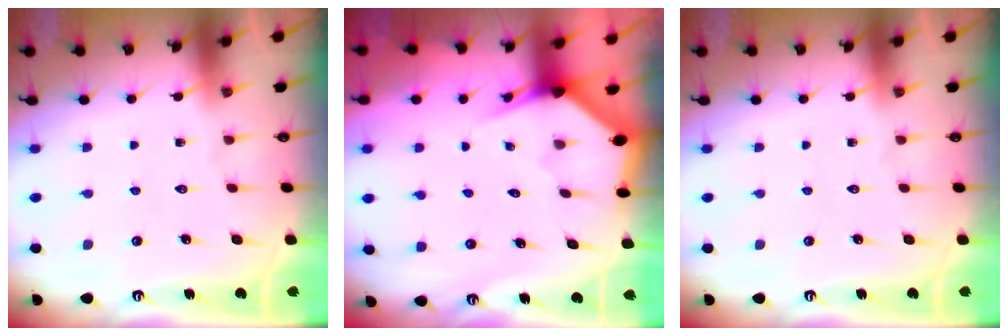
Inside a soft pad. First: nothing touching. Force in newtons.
{"total": 2.7, "press": 2.7, "slide": 0.1}
{"total": 0.0}